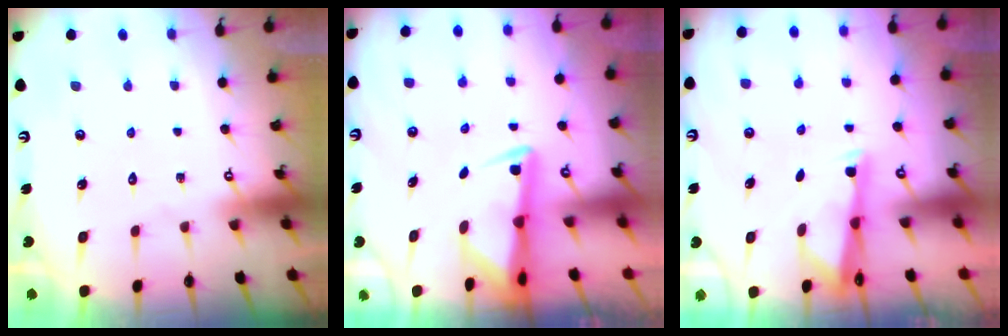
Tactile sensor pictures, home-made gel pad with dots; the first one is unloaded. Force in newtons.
{"total": 3.0, "press": 2.9, "slide": 0.6}
{"total": 3.0, "press": 2.9, "slide": 0.5}